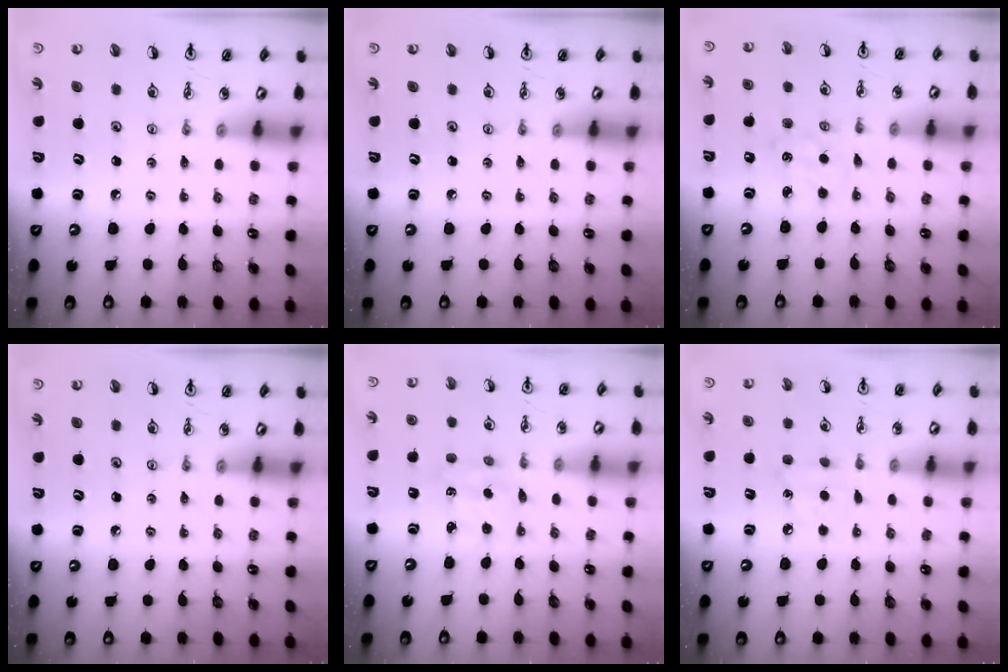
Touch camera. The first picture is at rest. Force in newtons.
{"total": 0.0}
{"total": 3.6, "press": 3.6, "slide": 0.4}
{"total": 0.0}
{"total": 2.4, "press": 2.4, "slide": 0.3}
{"total": 6.4, "press": 6.3, "slide": 0.7}